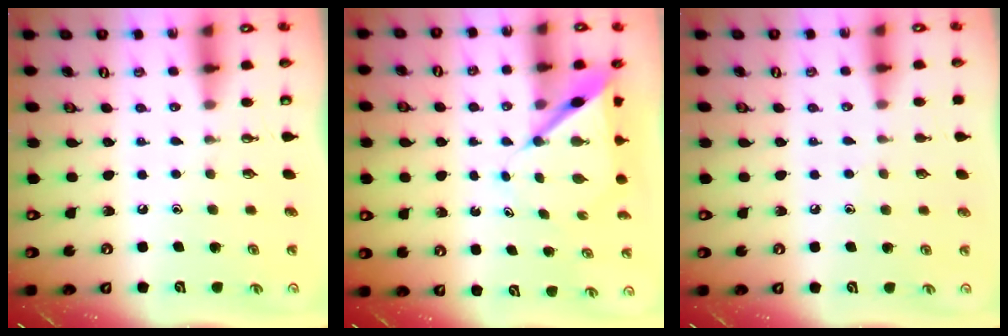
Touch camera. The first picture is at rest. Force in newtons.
{"total": 6.3, "press": 6.3, "slide": 0.6}
{"total": 4.6, "press": 4.6, "slide": 0.5}